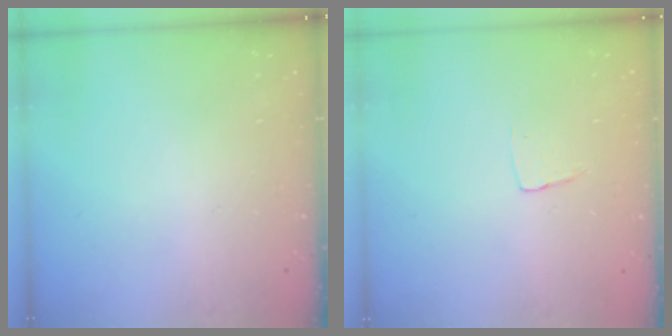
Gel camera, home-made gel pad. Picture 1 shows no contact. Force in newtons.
{"total": 3.2, "press": 3.2, "slide": 0.2}